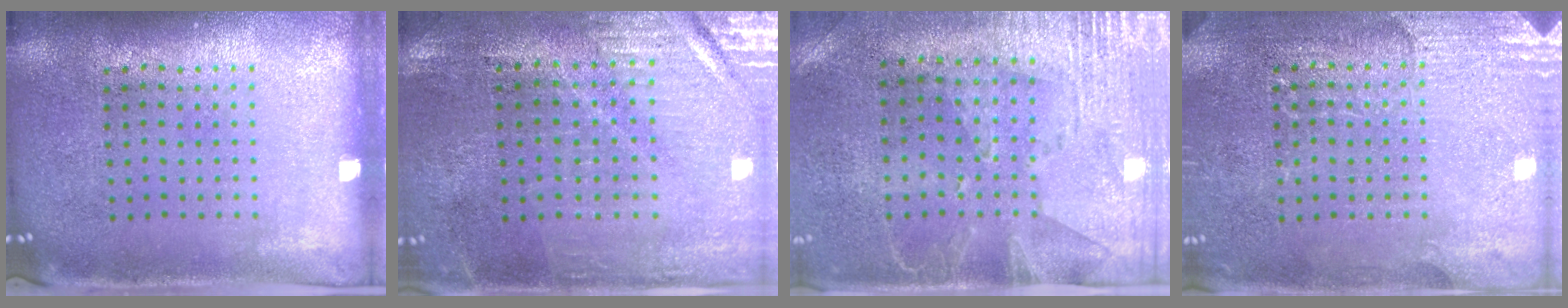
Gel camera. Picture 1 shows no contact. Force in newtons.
{"total": 0.7, "press": 0.6, "slide": 0.2}
{"total": 2.7, "press": 2.3, "slide": 1.5}
{"total": 2.9, "press": 2.8, "slide": 0.8}